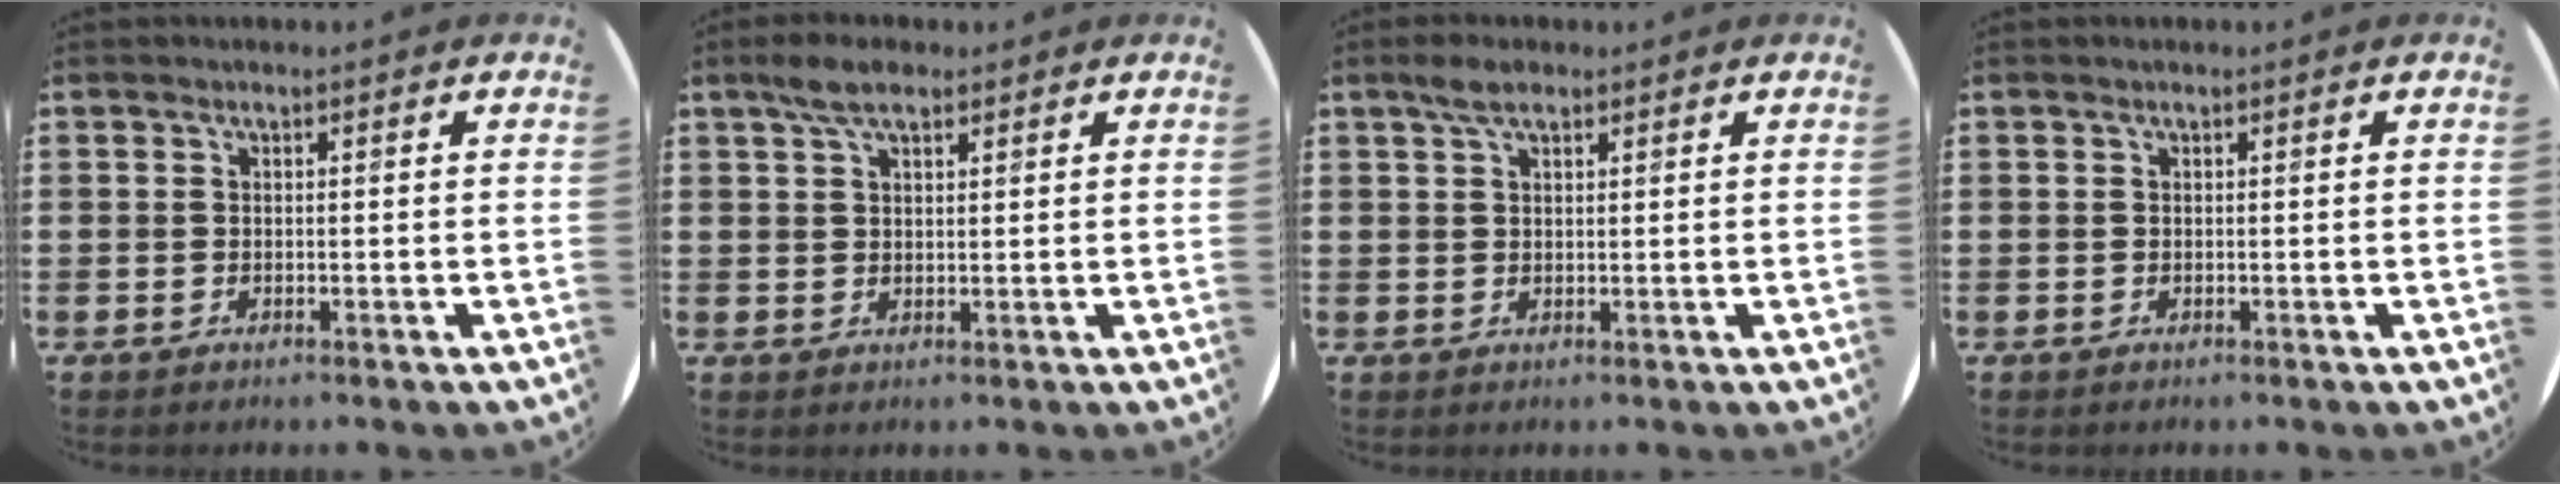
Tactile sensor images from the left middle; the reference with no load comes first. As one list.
[{"total": 4.1, "force": [2.9, 1.7, 2.2], "torque": [-0.041, 0.005, 0.051]}, {"total": 2.3, "force": [1.6, 1.1, 1.3], "torque": [-0.020, 0.004, 0.026]}, {"total": 0.0}]